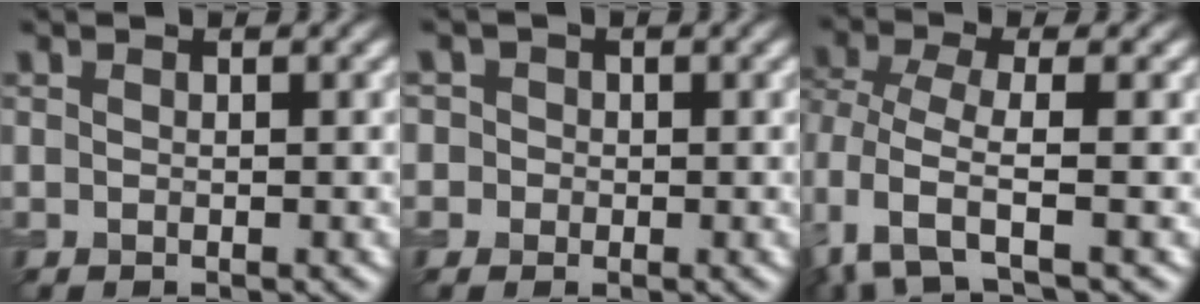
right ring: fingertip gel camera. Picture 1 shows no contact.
{"total": 2.3, "force": [0.4, 2.2, 0.6], "torque": [0.019, 0.018, -0.024]}
{"total": 4.2, "force": [-1.1, 1.8, 3.6], "torque": [-0.086, -0.005, -0.029]}